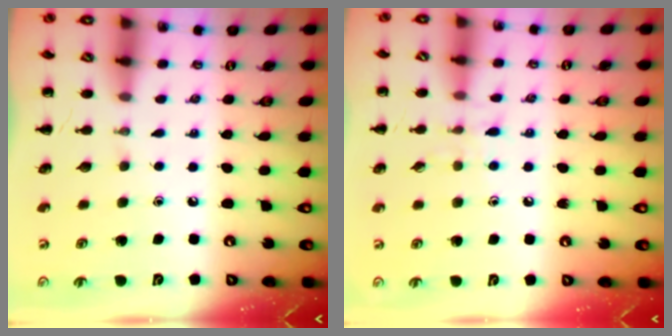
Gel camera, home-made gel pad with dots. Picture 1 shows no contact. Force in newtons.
{"total": 6.5, "press": 6.3, "slide": 1.9}